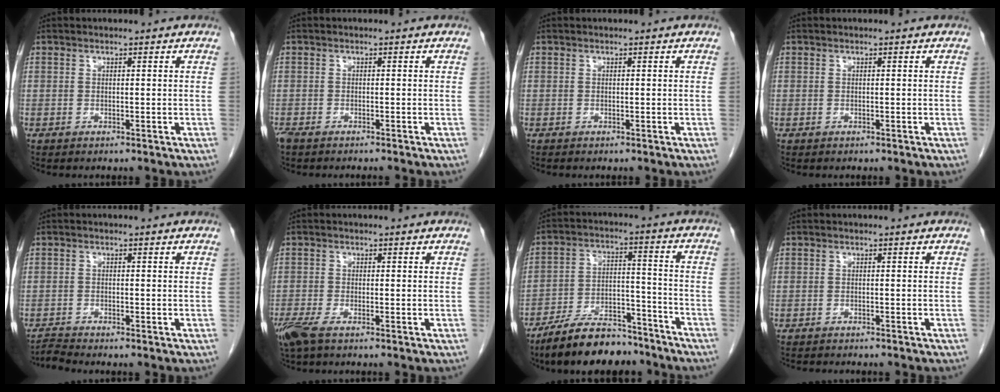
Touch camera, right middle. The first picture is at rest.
{"total": 3.2, "force": [-2.8, 0.5, 1.5], "torque": [-0.023, -0.007, -0.042]}
{"total": 0.0}
{"total": 0.0}
{"total": 1.8, "force": [-1.6, -0.8, -0.2], "torque": [-0.003, -0.015, -0.034]}
{"total": 3.7, "force": [-2.5, 0.7, 2.6], "torque": [-0.058, -0.011, -0.051]}
{"total": 13.1, "force": [-11.2, 4.1, 5.5], "torque": [-0.092, 0.014, -0.187]}
{"total": 6.0, "force": [-5.4, 1.2, 2.4], "torque": [-0.029, -0.005, -0.068]}